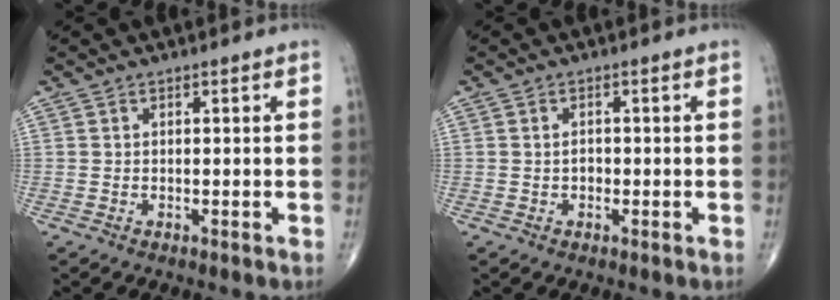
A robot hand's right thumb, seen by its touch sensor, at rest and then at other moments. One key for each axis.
{"total": 1.3, "fx": -0.2, "fy": 1.0, "fz": 0.9, "tx": -0.011, "ty": 0.003, "tz": -0.003}